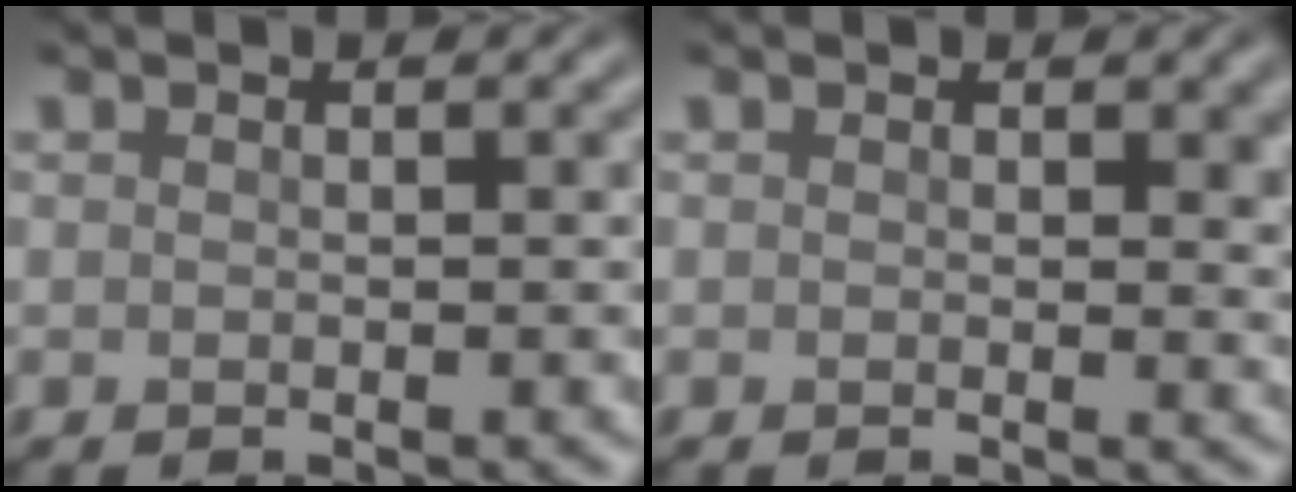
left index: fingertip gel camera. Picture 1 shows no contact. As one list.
[{"total": 1.9, "force": [0.5, 0.9, 1.6], "torque": [-0.011, -0.003, 0.005]}]